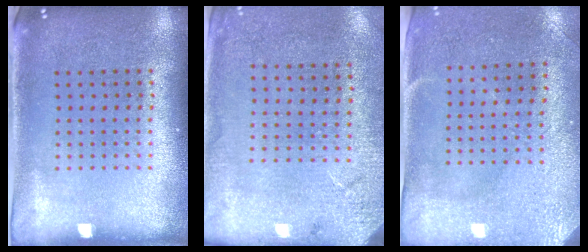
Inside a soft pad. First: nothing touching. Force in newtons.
{"total": 2.6, "press": 2.3, "slide": 1.0}
{"total": 2.9, "press": 2.4, "slide": 1.6}